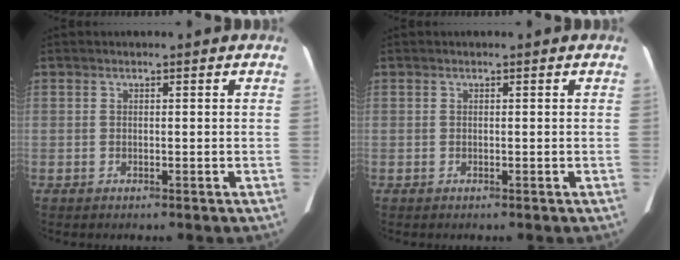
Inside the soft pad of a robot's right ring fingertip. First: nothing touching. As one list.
[{"total": 0.0}]